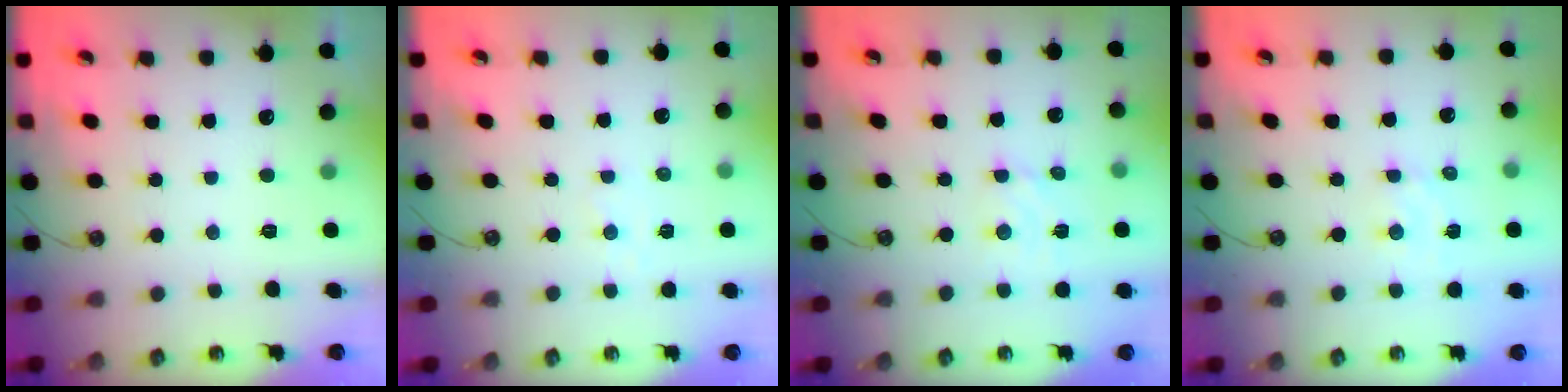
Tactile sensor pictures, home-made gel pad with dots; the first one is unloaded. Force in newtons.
{"total": 1.4, "press": 1.4, "slide": 0.2}
{"total": 2.5, "press": 2.5, "slide": 0.3}
{"total": 2.1, "press": 2.0, "slide": 0.5}